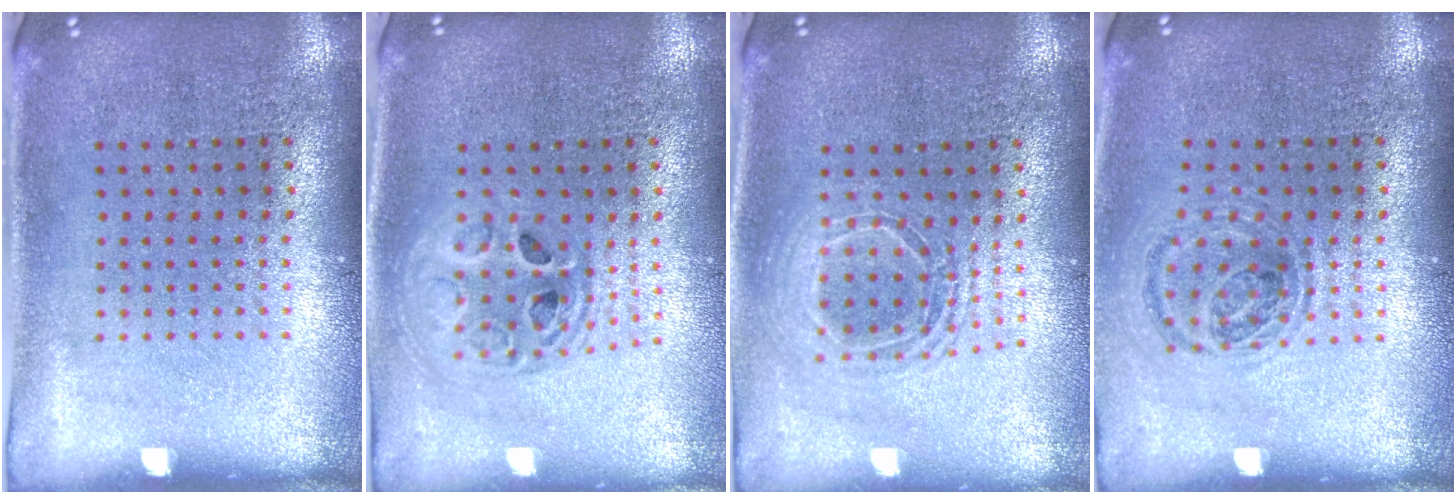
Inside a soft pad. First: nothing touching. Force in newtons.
{"total": 1.7, "press": 1.4, "slide": 0.9}
{"total": 1.6, "press": 1.4, "slide": 0.8}
{"total": 1.0, "press": 0.9, "slide": 0.2}